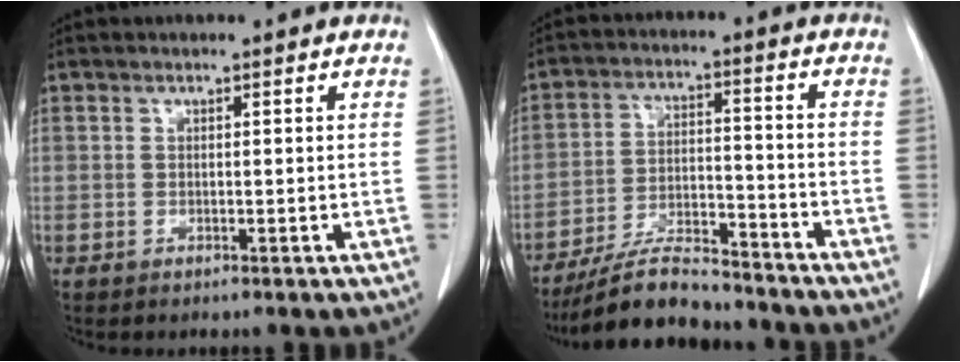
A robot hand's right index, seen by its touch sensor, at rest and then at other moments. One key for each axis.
{"total": 11.5, "fx": -10.5, "fy": 2.1, "fz": 4.3, "tx": -0.077, "ty": -0.001, "tz": -0.184}